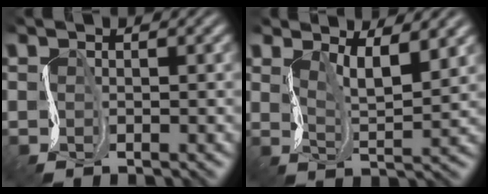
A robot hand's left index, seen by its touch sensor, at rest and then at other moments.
{"total": 4.0, "force": [2.0, 1.2, 3.2], "torque": [-0.063, -0.012, 0.030]}